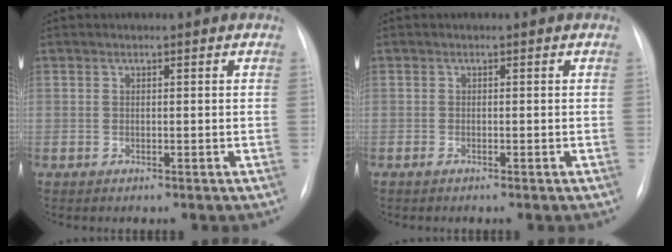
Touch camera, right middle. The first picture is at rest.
{"total": 0.5, "force": [-0.4, 0.0, 0.4], "torque": [-0.009, -0.001, -0.007]}